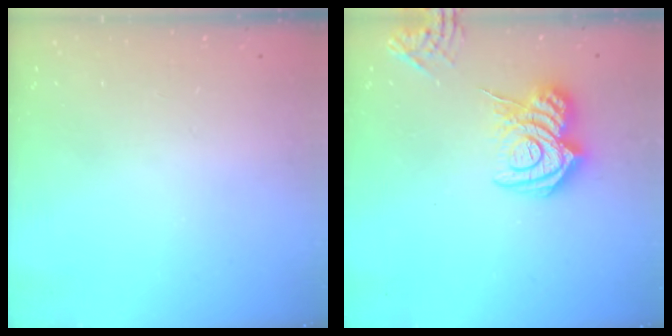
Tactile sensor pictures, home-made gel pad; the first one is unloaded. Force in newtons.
{"total": 15.1, "press": 15.0, "slide": 1.6}